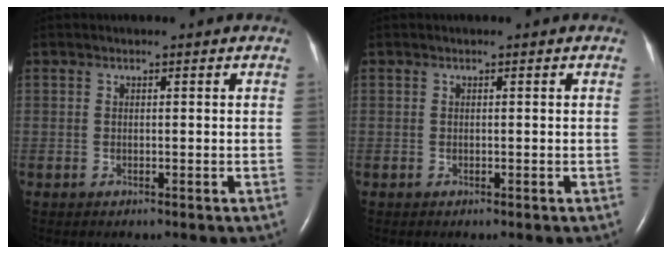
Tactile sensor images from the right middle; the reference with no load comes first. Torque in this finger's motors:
{"motor_torque": [0.11, -0.02, 0.00, 0.01]}